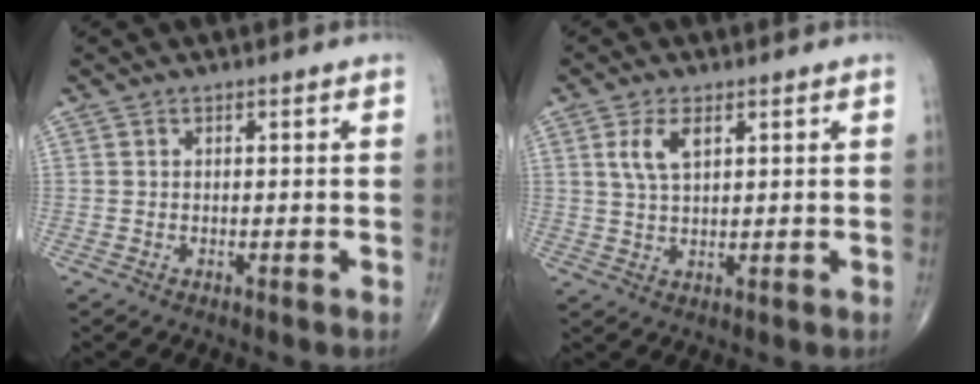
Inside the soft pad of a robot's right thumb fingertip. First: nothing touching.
{"total": 5.0, "force": [2.0, 2.3, 3.9], "torque": [-0.076, -0.002, 0.043]}